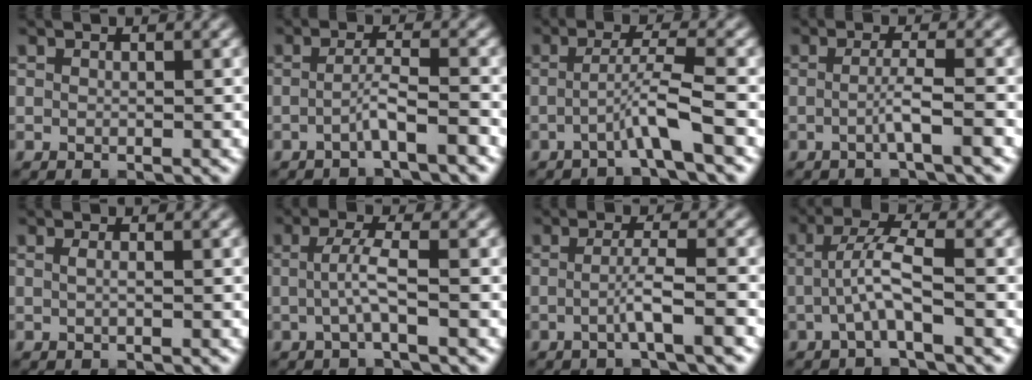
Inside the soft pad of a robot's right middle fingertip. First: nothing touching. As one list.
[{"total": 2.5, "force": [-1.3, 0.1, 2.1], "torque": [-0.039, 0.013, -0.031]}, {"total": 3.3, "force": [-1.5, 0.0, 2.9], "torque": [-0.053, 0.013, -0.037]}, {"total": 2.6, "force": [-0.8, 0.2, 2.4], "torque": [-0.043, 0.004, -0.022]}, {"total": 0.7, "force": [0.0, 0.2, 0.6], "torque": [-0.012, 0.001, -0.001]}, {"total": 2.5, "force": [-0.3, 0.3, 2.5], "torque": [-0.055, 0.002, -0.009]}, {"total": 3.0, "force": [-1.0, 0.2, 2.8], "torque": [-0.048, 0.006, -0.027]}, {"total": 3.5, "force": [-0.9, 0.4, 3.3], "torque": [-0.069, 0.013, -0.025]}]